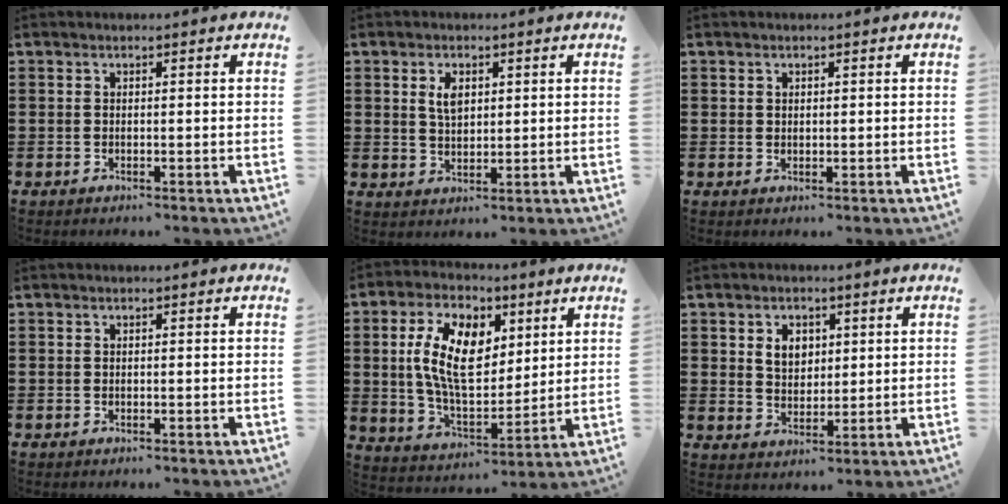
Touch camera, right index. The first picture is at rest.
{"total": 3.4, "force": [1.2, 1.9, 2.6], "torque": [-0.049, 0.004, 0.019]}
{"total": 0.9, "force": [0.6, 0.6, 0.2], "torque": [-0.006, 0.003, 0.011]}
{"total": 0.0}
{"total": 11.7, "force": [3.1, 6.5, 9.2], "torque": [-0.194, 0.018, 0.060]}
{"total": 4.2, "force": [1.4, 3.2, 2.3], "torque": [-0.057, 0.012, 0.024]}